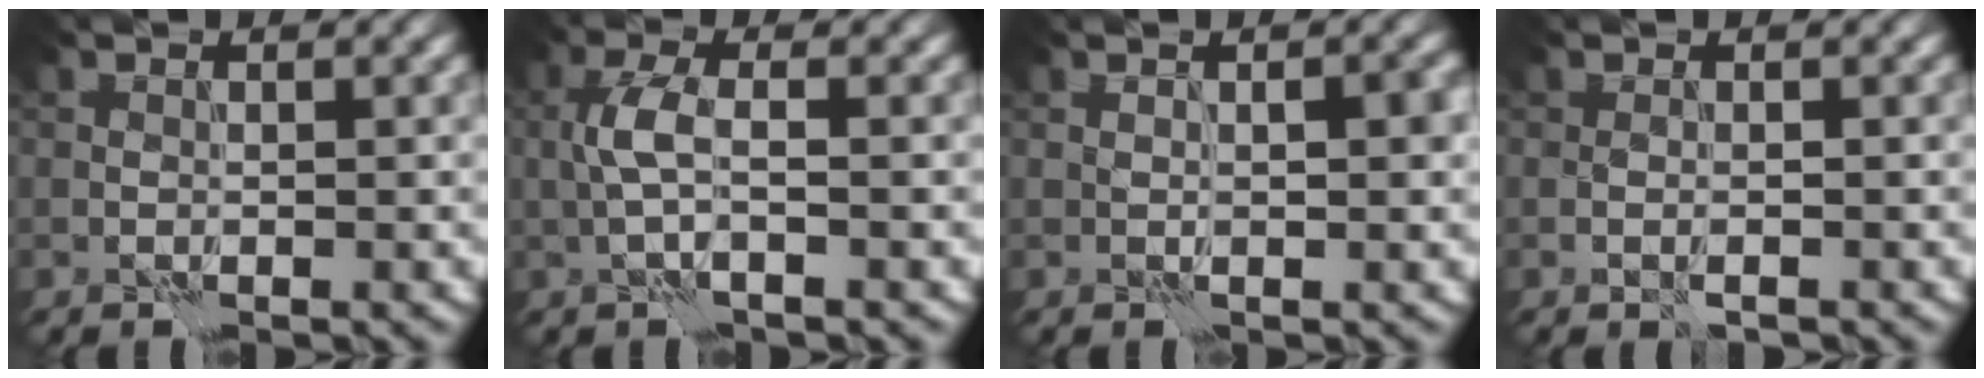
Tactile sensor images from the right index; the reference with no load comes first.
{"total": 2.8, "force": [-0.2, 0.8, 2.7], "torque": [-0.061, 0.007, -0.008]}
{"total": 2.2, "force": [0.4, 0.8, 2.0], "torque": [-0.027, 0.001, 0.009]}
{"total": 1.0, "force": [-0.5, 0.3, 0.8], "torque": [-0.020, -0.003, -0.009]}